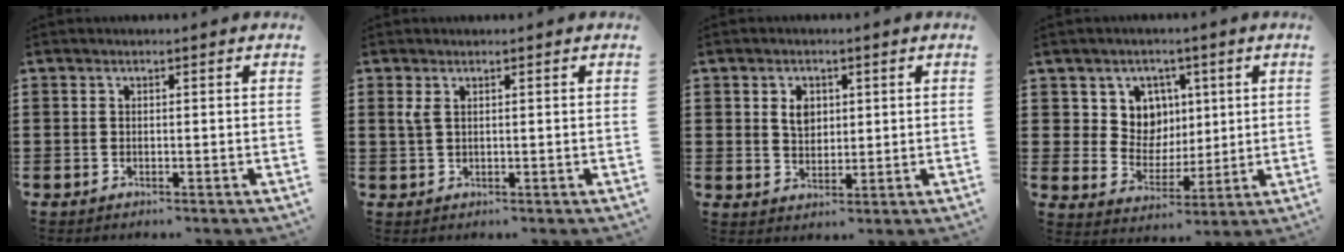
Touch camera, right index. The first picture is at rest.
{"total": 1.6, "force": [0.8, 0.6, 1.3], "torque": [-0.028, 0.003, 0.014]}
{"total": 3.5, "force": [1.0, 2.5, 2.2], "torque": [-0.044, 0.006, 0.016]}
{"total": 7.3, "force": [2.8, 6.5, 1.8], "torque": [-0.066, 0.002, 0.054]}